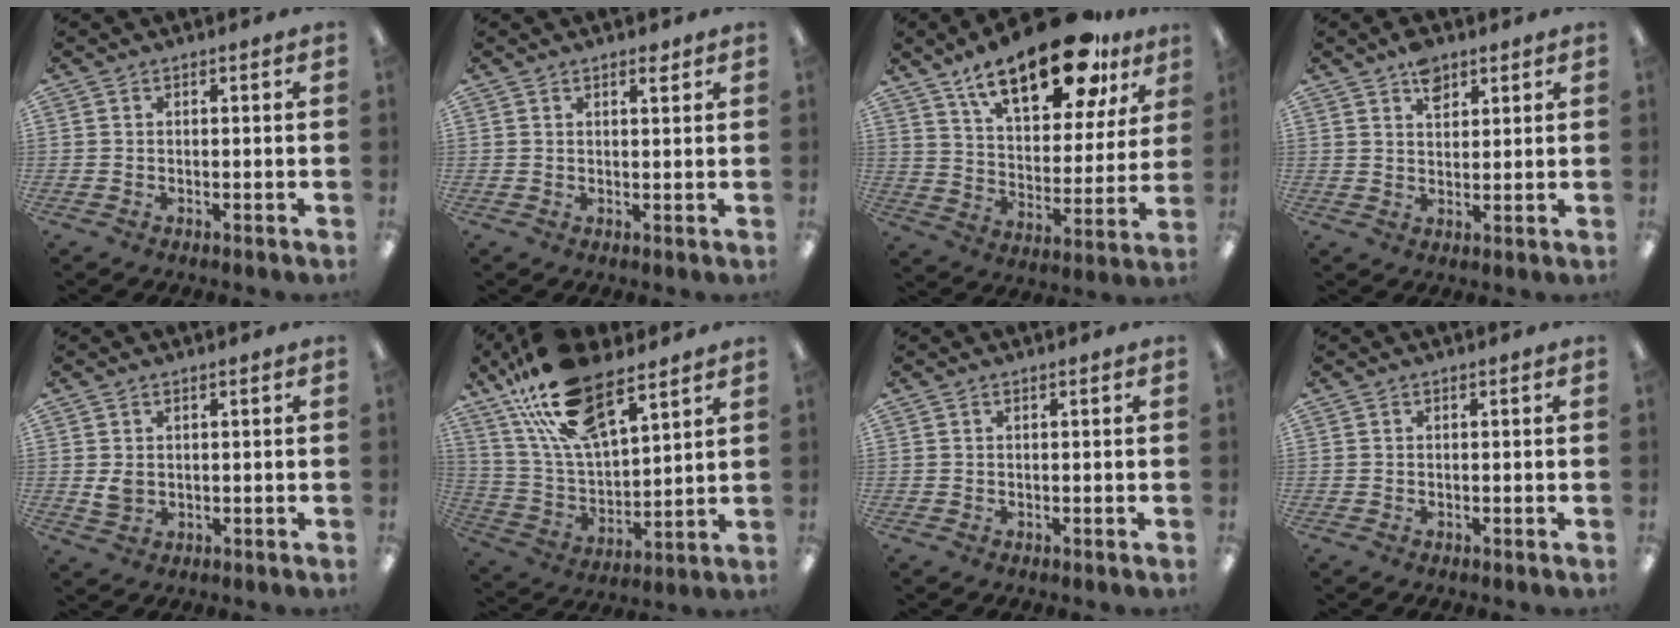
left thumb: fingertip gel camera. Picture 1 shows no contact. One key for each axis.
{"total": 2.1, "fx": 1.8, "fy": 0.5, "fz": 1.1, "tx": -0.008, "ty": -0.007, "tz": 0.028}
{"total": 21.9, "fx": 14.4, "fy": 8.9, "fz": 13.9, "tx": -0.217, "ty": -0.070, "tz": 0.240}
{"total": 5.3, "fx": 3.5, "fy": 2.9, "fz": 2.7, "tx": -0.039, "ty": -0.012, "tz": 0.061}
{"total": 2.9, "fx": 0.7, "fy": 2.2, "fz": 1.7, "tx": -0.025, "ty": 0.000, "tz": 0.012}
{"total": 21.6, "fx": 15.1, "fy": 8.3, "fz": 12.9, "tx": -0.264, "ty": -0.068, "tz": 0.268}
{"total": 0.0}
{"total": 0.0}